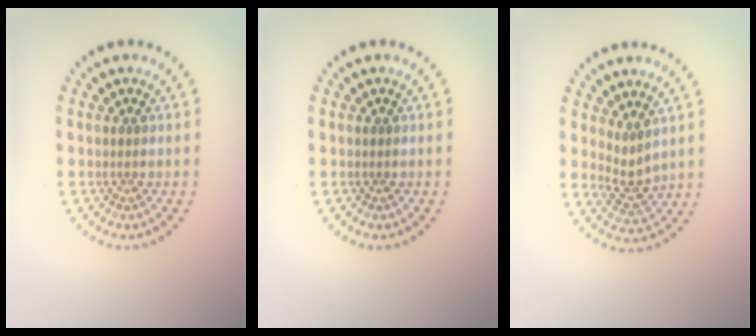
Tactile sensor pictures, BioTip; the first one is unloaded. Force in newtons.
{"total": 0.0}
{"total": 2.1, "press": 1.5, "slide": 1.5}